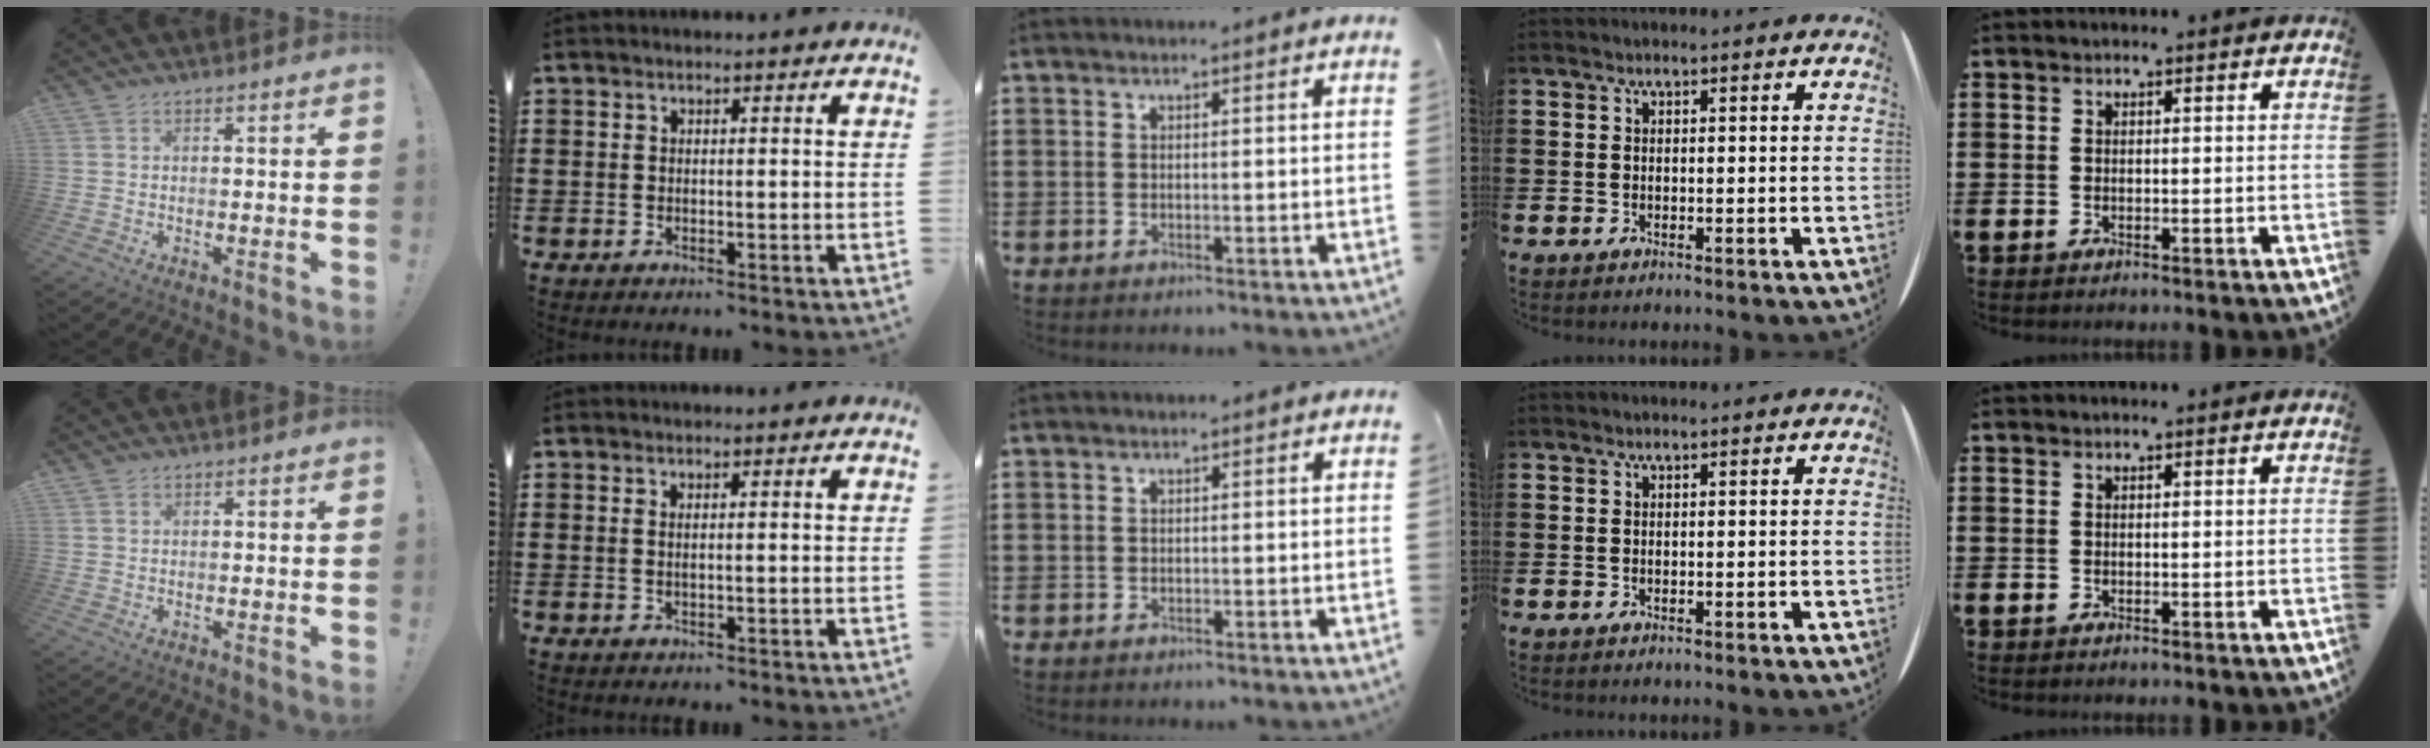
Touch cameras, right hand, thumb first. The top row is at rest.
{"thumb": {"total": 0.8, "force": [0.6, 0.4, -0.1], "torque": [0.009, -0.002, 0.011]}, "index": {"total": 0.6, "force": [0.3, -0.1, 0.6], "torque": [-0.011, 0.000, 0.006]}}